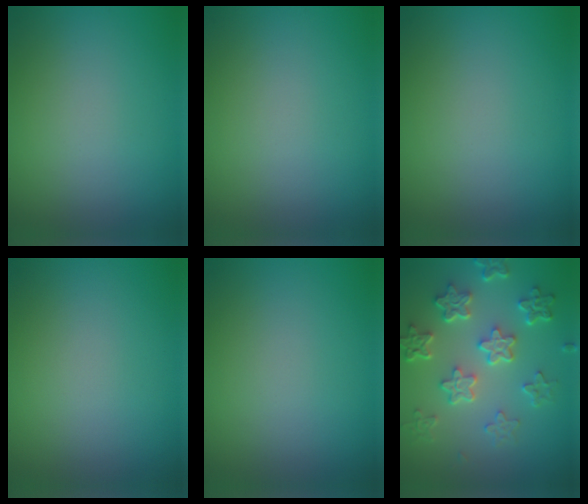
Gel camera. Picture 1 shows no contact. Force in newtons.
{"total": 0.0}
{"total": 0.0}
{"total": 0.0}
{"total": 0.0}
{"total": 6.1, "press": 4.6, "slide": 4.0}